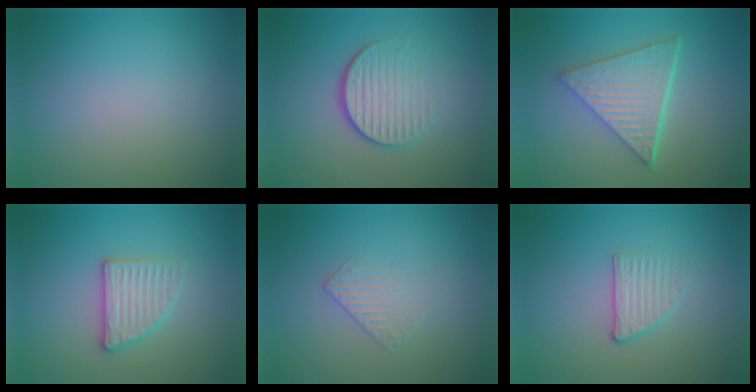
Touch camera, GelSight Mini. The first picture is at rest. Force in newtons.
{"total": 4.0, "press": 2.6, "slide": 3.1}
{"total": 6.1, "press": 4.5, "slide": 4.1}
{"total": 3.0, "press": 2.8, "slide": 1.2}
{"total": 1.0, "press": 0.3, "slide": 1.0}
{"total": 1.6, "press": 1.1, "slide": 1.1}